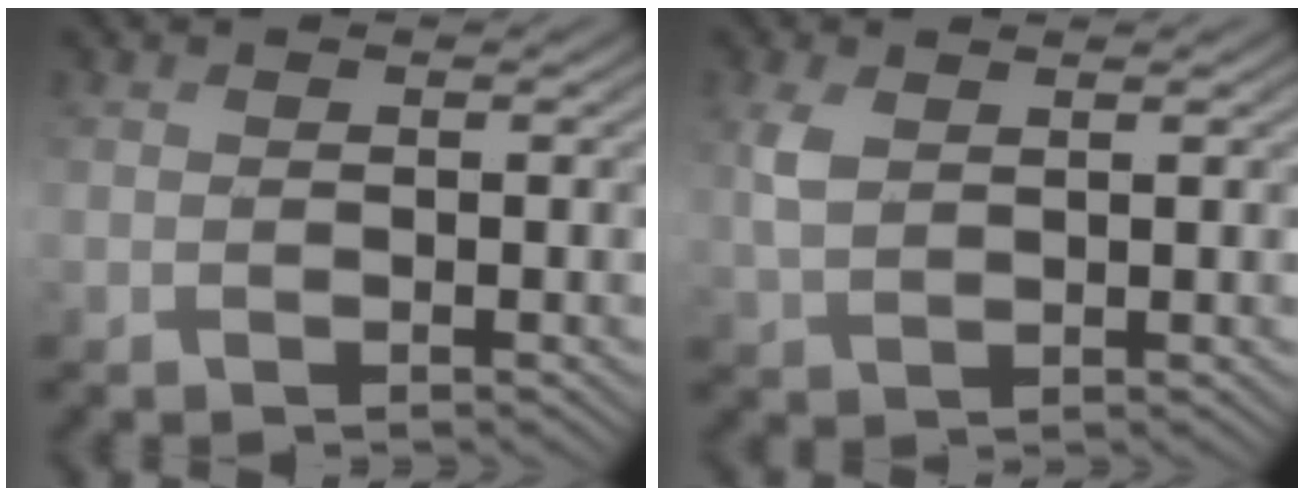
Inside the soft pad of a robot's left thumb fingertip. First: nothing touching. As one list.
[{"total": 3.2, "force": [1.9, 1.1, 2.3], "torque": [-0.063, 0.010, 0.039]}]